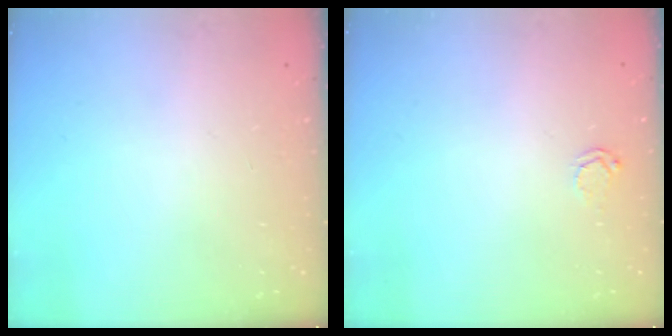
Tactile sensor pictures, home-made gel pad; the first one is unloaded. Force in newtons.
{"total": 2.9, "press": 2.9, "slide": 0.3}